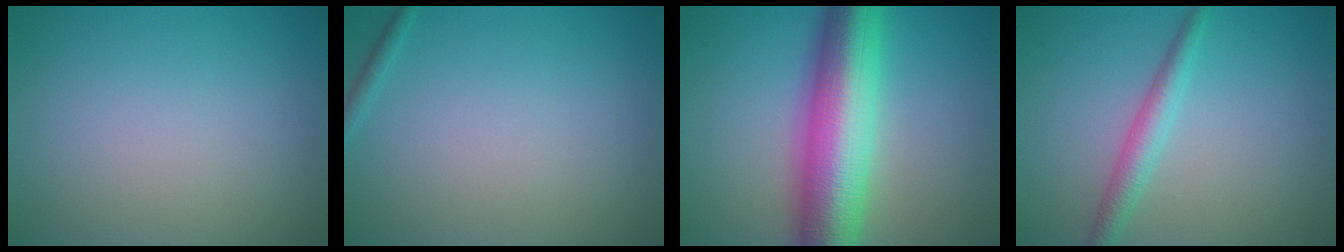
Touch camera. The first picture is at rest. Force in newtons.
{"total": 0.8, "press": 0.8, "slide": 0.0}
{"total": 11.4, "press": 11.4, "slide": 0.2}
{"total": 2.5, "press": 2.5, "slide": 0.1}